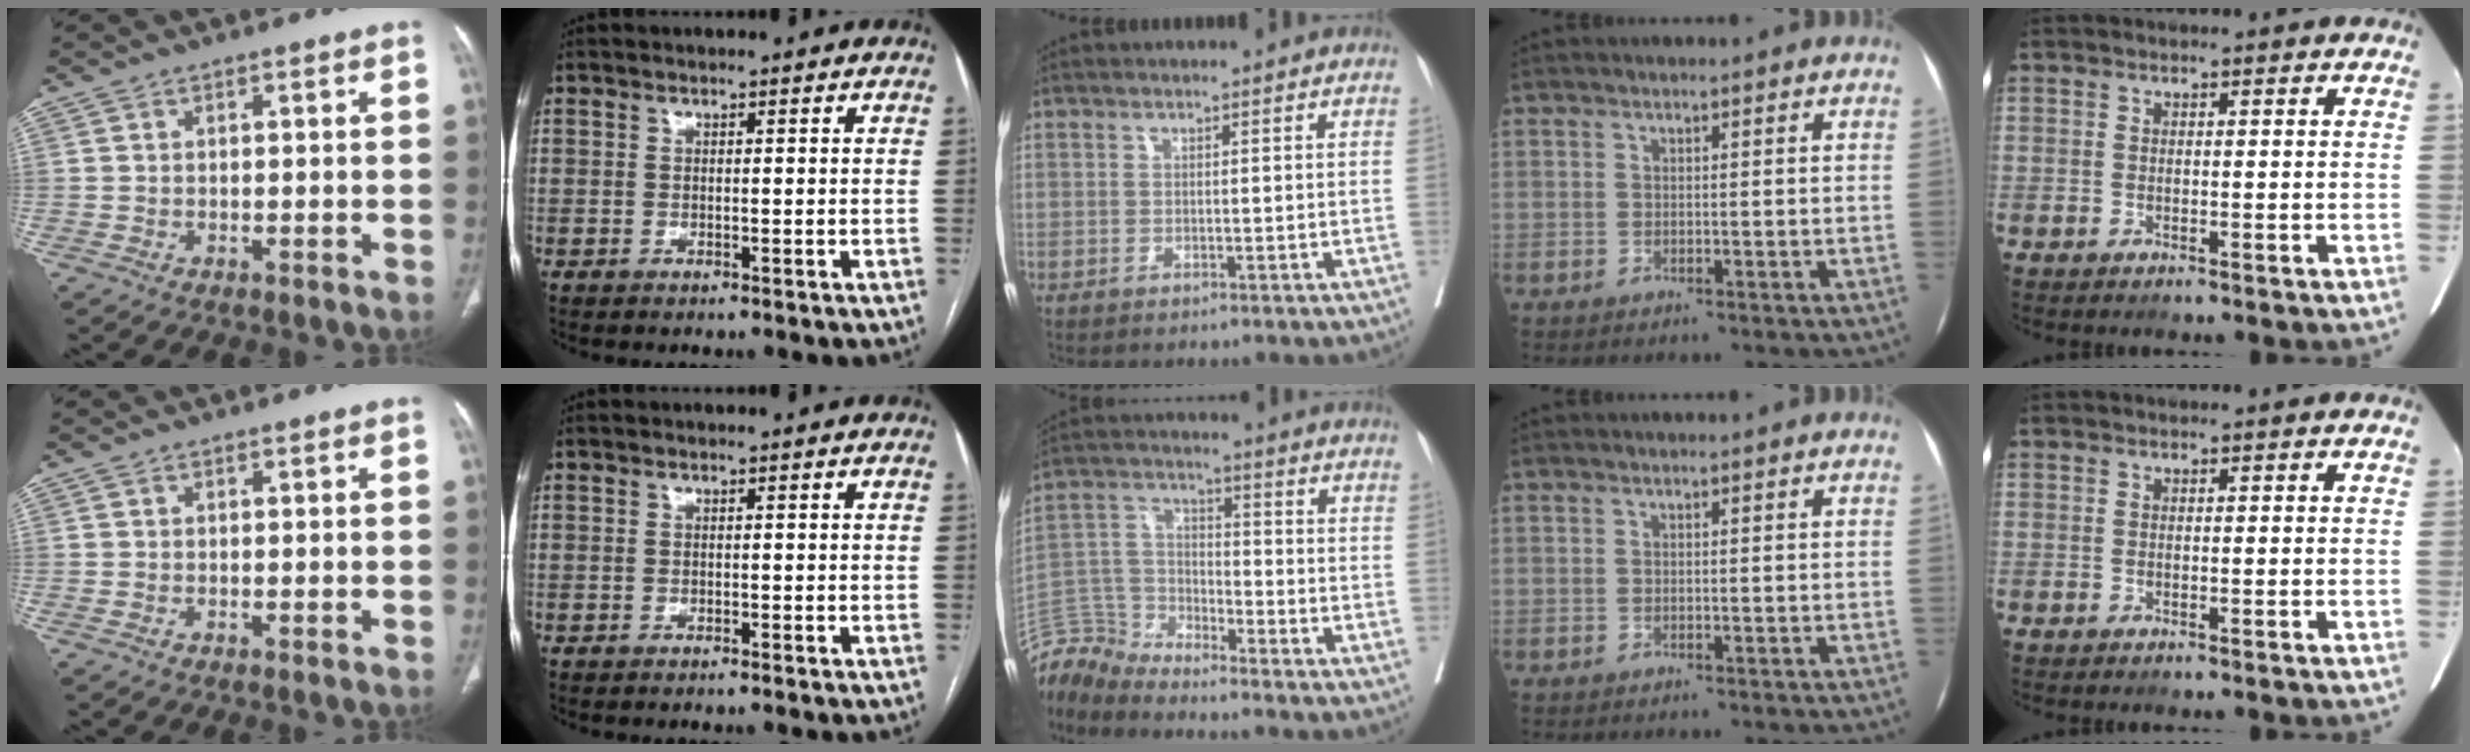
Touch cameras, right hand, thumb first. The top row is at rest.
{"thumb": {"total": 0.5, "force": [-0.1, 0.3, 0.5], "torque": [-0.010, -0.002, 0.000]}, "middle": {"total": 7.0, "force": [-7.0, -0.2, -1.1], "torque": [0.014, 0.021, -0.138]}}